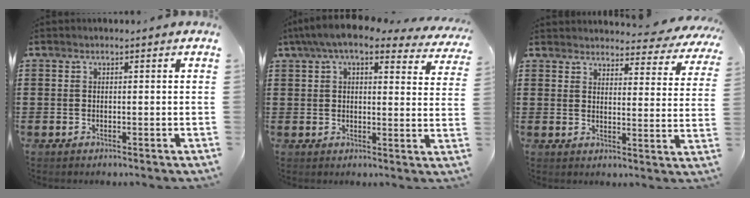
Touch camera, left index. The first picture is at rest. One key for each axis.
{"total": 7.7, "fx": 6.1, "fy": 1.4, "fz": 4.4, "tx": -0.102, "ty": -0.011, "tz": 0.111}
{"total": 4.1, "fx": 4.1, "fy": 0.3, "fz": 0.6, "tx": -0.023, "ty": -0.025, "tz": 0.071}